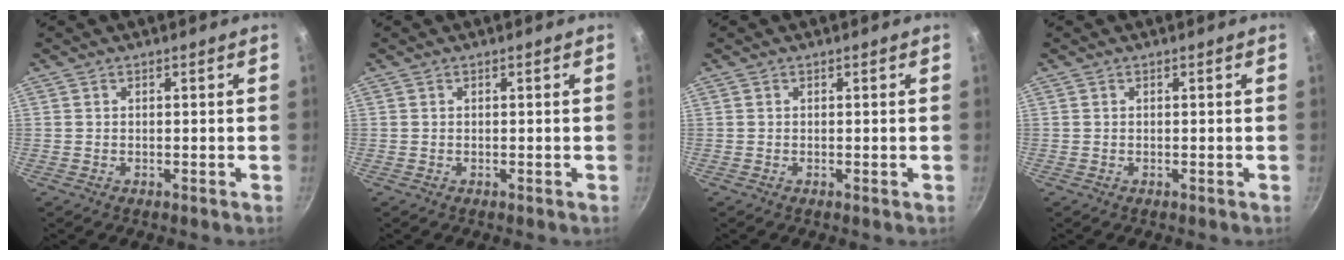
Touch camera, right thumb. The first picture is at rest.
{"total": 0.0}
{"total": 0.0}
{"total": 0.0}